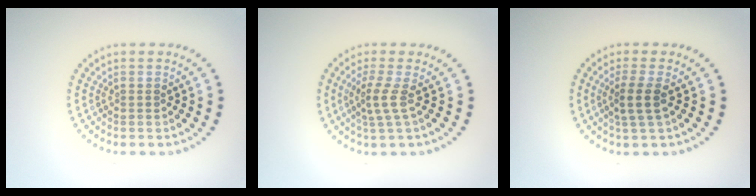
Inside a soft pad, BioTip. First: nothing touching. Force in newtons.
{"total": 2.1, "press": 1.5, "slide": 1.5}
{"total": 2.2, "press": 1.9, "slide": 1.2}